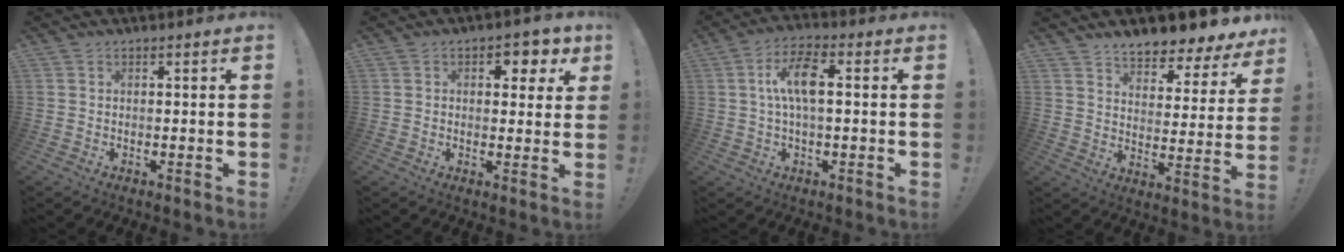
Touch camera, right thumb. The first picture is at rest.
{"total": 5.8, "force": [2.5, 3.9, 3.5], "torque": [-0.023, -0.014, 0.035]}
{"total": 9.9, "force": [1.2, 3.8, 9.1], "torque": [-0.170, 0.008, 0.019]}
{"total": 8.1, "force": [7.5, 1.8, 2.3], "torque": [-0.037, -0.074, 0.131]}